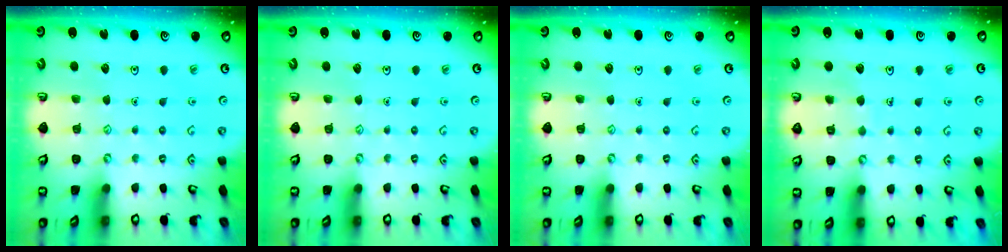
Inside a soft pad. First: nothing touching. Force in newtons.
{"total": 0.0}
{"total": 0.0}
{"total": 2.2, "press": 2.2, "slide": 0.1}